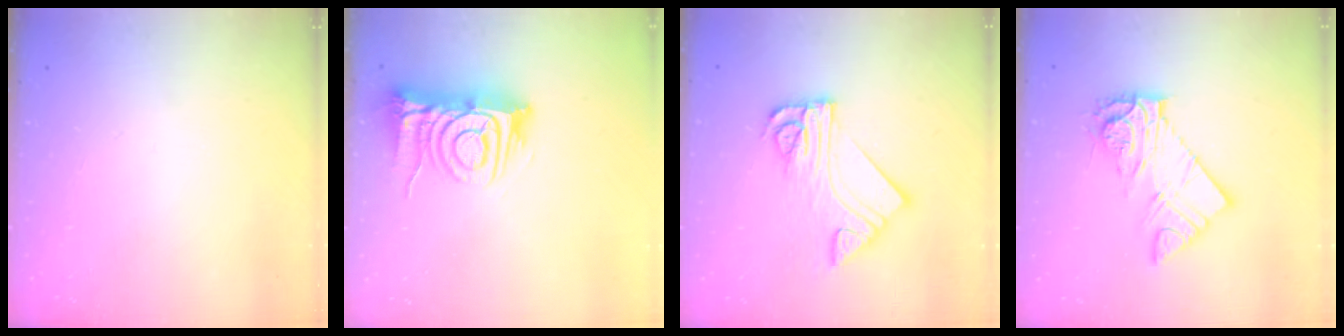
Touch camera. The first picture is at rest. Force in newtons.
{"total": 11.2, "press": 11.2, "slide": 1.0}
{"total": 11.1, "press": 11.1, "slide": 0.6}
{"total": 11.0, "press": 10.9, "slide": 1.1}